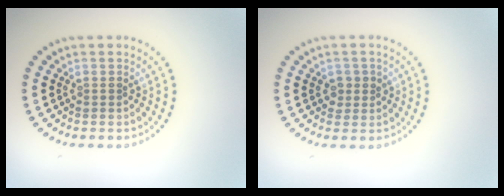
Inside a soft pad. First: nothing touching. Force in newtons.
{"total": 1.3, "press": 1.2, "slide": 0.6}